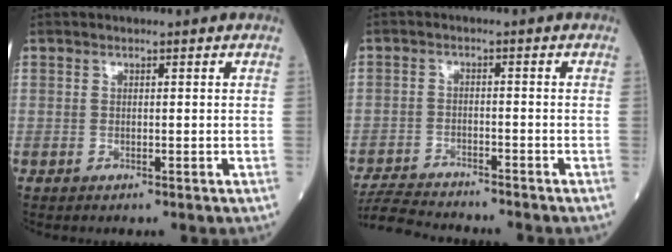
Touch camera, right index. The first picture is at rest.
{"total": 8.0, "force": [-7.8, 0.4, 1.6], "torque": [-0.029, -0.013, -0.134]}